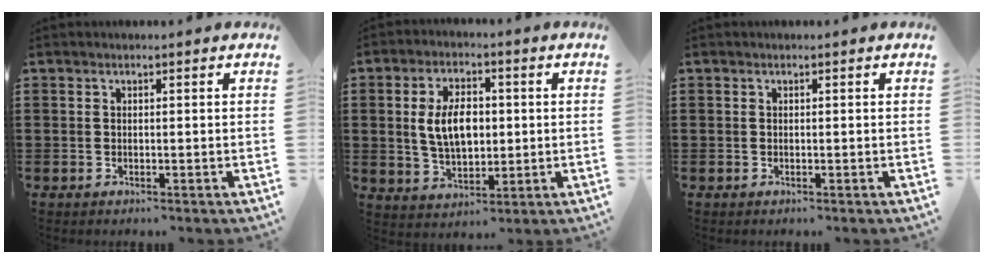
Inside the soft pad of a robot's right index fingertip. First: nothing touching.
{"total": 7.4, "force": [0.5, 4.4, 5.9], "torque": [-0.119, 0.003, 0.001]}
{"total": 0.0}